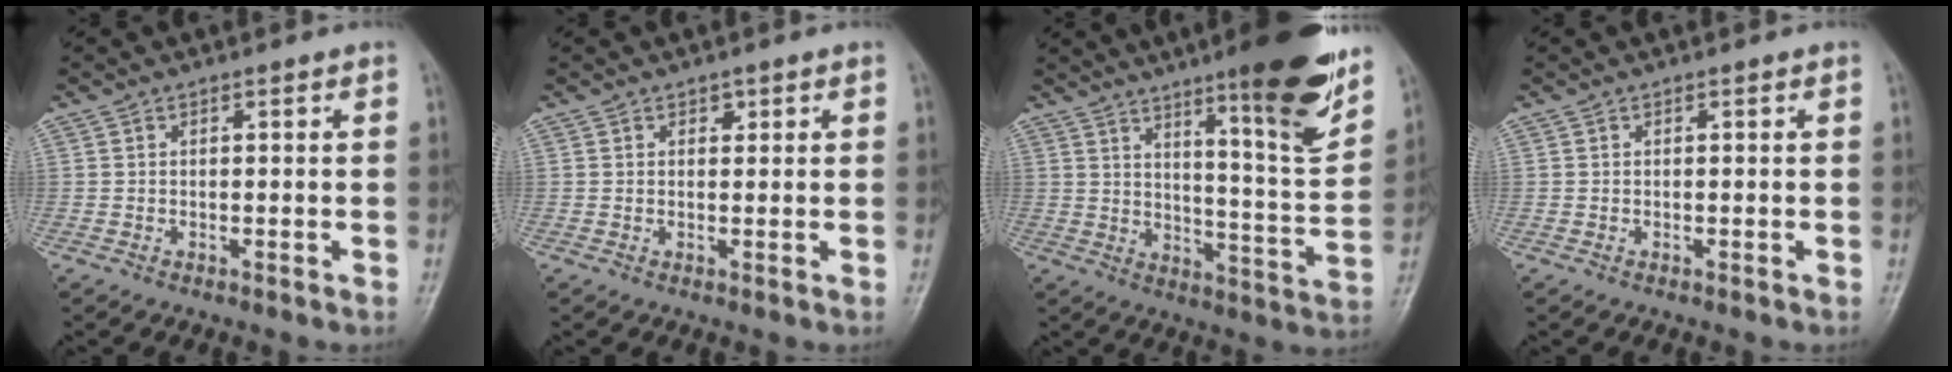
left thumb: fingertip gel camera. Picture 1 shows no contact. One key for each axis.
{"total": 0.9, "fx": 0.6, "fy": 0.7, "fz": 0.3, "tx": 0.007, "ty": -0.002, "tz": 0.007}
{"total": 16.8, "fx": 10.6, "fy": 2.2, "fz": 12.8, "tx": -0.159, "ty": -0.067, "tz": 0.160}
{"total": 0.0}